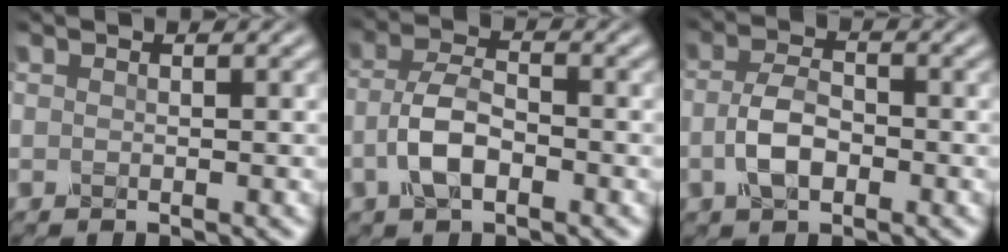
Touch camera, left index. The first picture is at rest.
{"total": 4.3, "force": [-1.5, 2.1, 3.4], "torque": [-0.070, 0.004, -0.038]}
{"total": 3.8, "force": [-1.0, 2.1, 3.0], "torque": [-0.064, 0.001, -0.023]}